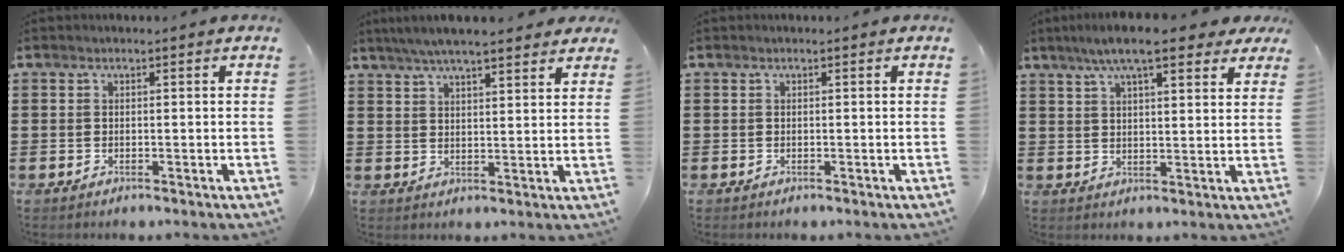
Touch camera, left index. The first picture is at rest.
{"total": 5.4, "force": [4.7, 0.6, 2.5], "torque": [-0.061, -0.005, 0.085]}
{"total": 0.0}
{"total": 8.7, "force": [6.7, 1.7, 5.3], "torque": [-0.112, -0.005, 0.119]}